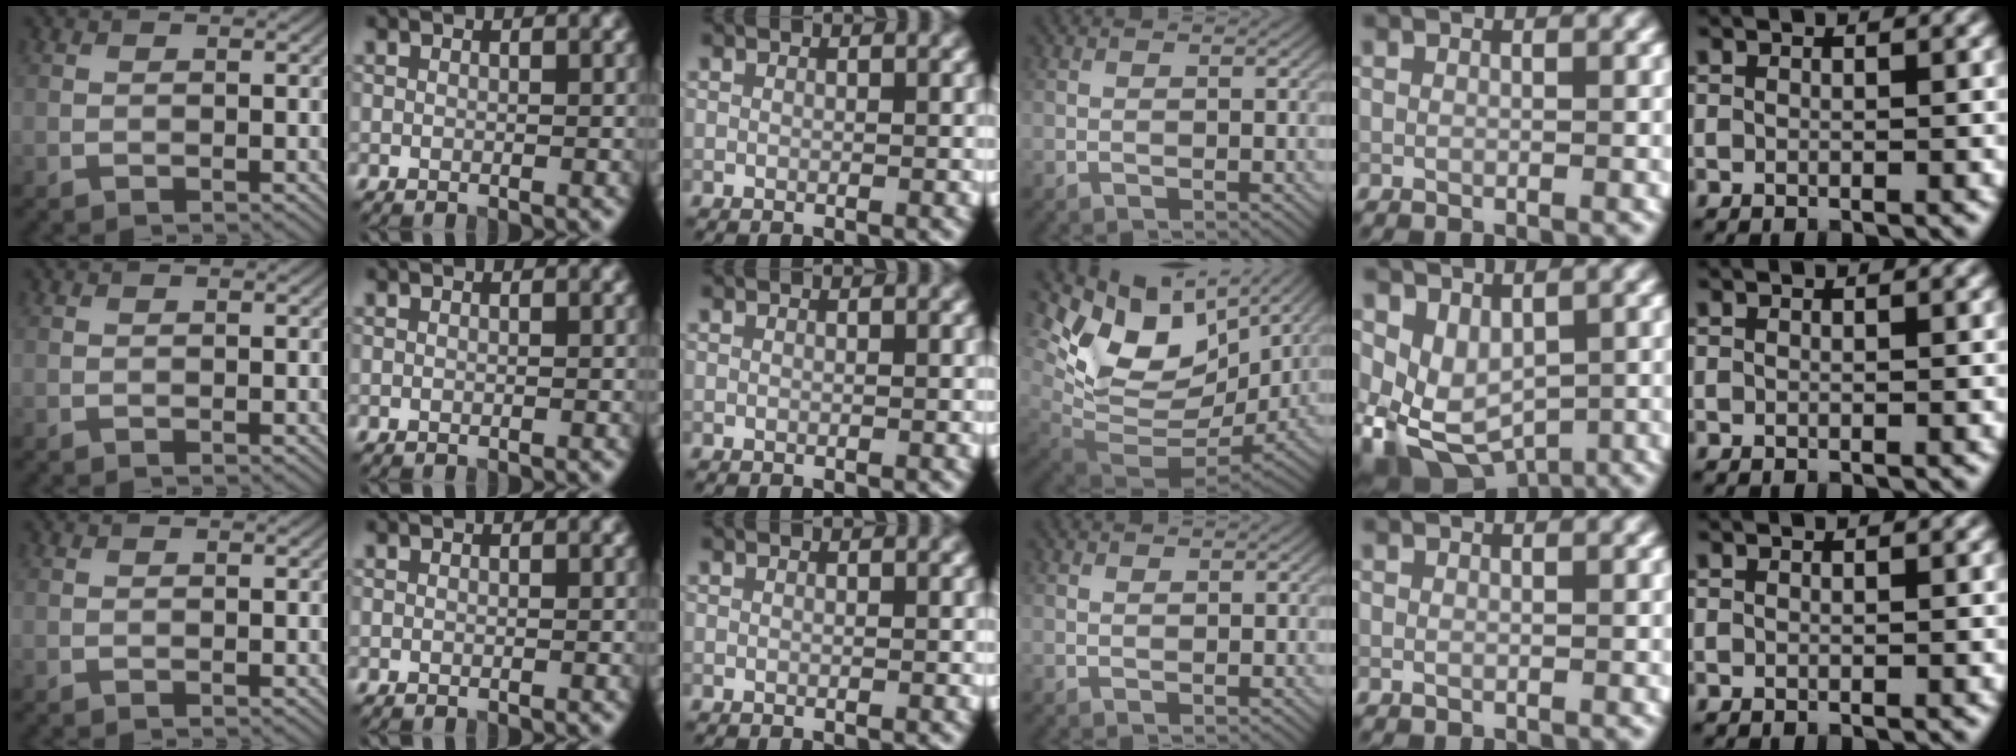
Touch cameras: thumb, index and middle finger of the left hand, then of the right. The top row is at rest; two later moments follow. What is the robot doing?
{"motion": "lift_and_place", "object": "coin"}